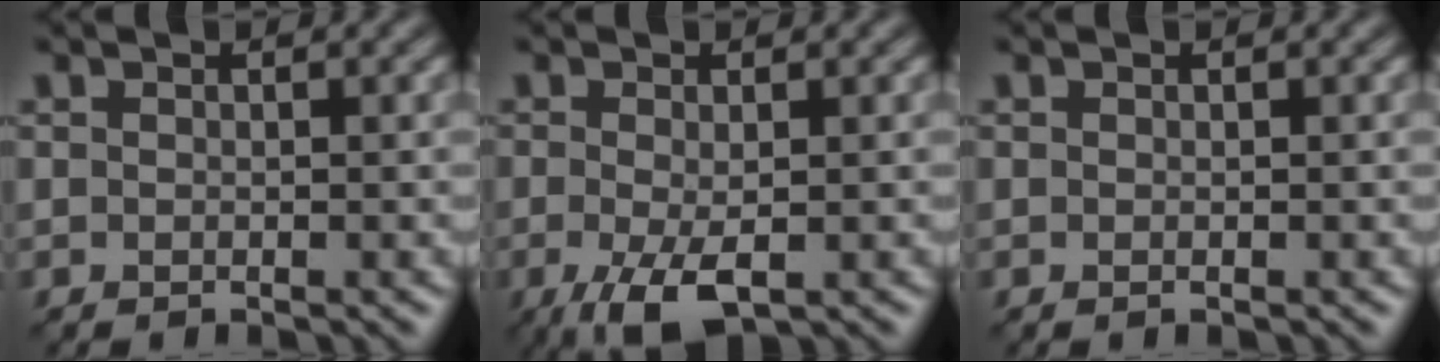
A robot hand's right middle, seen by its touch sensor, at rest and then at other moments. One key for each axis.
{"total": 4.8, "fx": -2.0, "fy": 2.1, "fz": 3.8, "tx": -0.087, "ty": -0.011, "tz": -0.028}
{"total": 0.0}